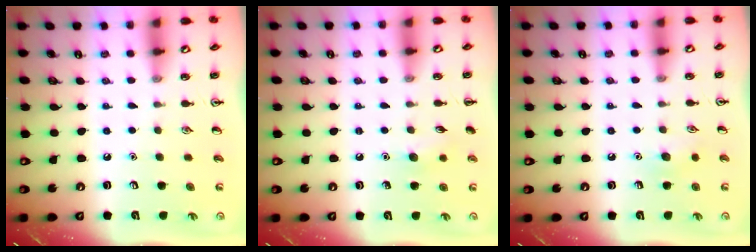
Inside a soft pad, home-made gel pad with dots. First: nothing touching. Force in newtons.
{"total": 6.8, "press": 6.6, "slide": 1.8}
{"total": 7.3, "press": 7.1, "slide": 1.8}